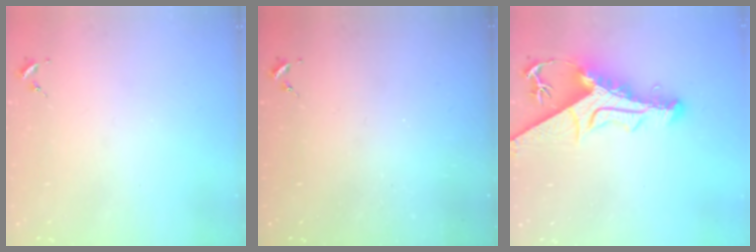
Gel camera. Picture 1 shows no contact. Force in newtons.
{"total": 0.0}
{"total": 17.2, "press": 17.1, "slide": 1.8}